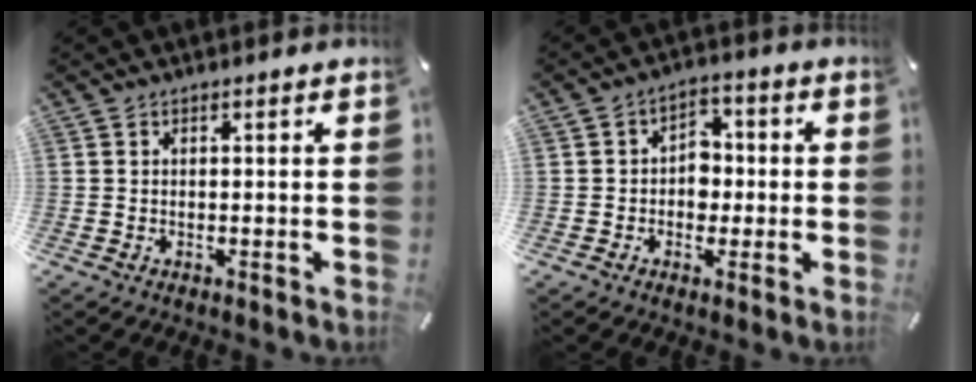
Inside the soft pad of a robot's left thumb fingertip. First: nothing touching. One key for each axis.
{"total": 5.8, "fx": -1.1, "fy": 5.0, "fz": 2.7, "tx": -0.031, "ty": 0.011, "tz": -0.025}